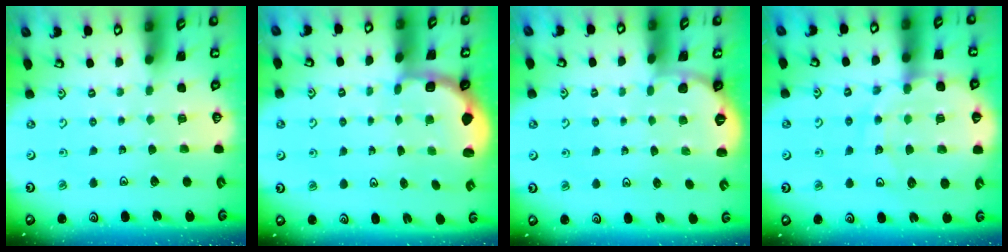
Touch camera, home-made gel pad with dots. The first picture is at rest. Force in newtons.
{"total": 2.3, "press": 2.1, "slide": 1.0}
{"total": 0.0}
{"total": 15.0, "press": 14.6, "slide": 3.5}